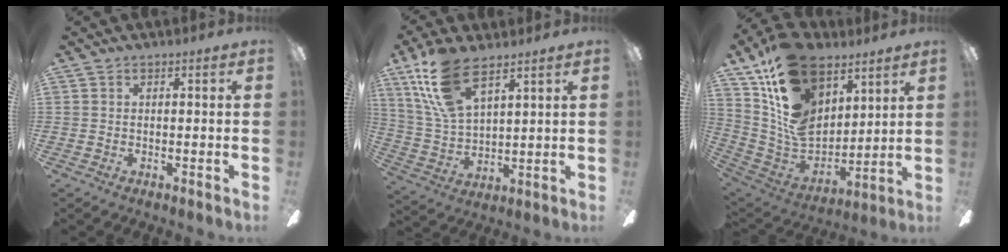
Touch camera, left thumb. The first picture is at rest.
{"total": 14.3, "force": [9.1, 5.7, 9.6], "torque": [-0.215, -0.023, 0.166]}
{"total": 20.2, "force": [11.6, 12.7, 10.7], "torque": [-0.208, -0.063, 0.217]}